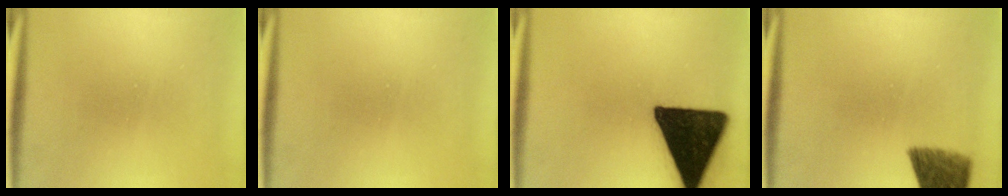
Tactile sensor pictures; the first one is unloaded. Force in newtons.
{"total": 0.0}
{"total": 19.7}
{"total": 7.4}